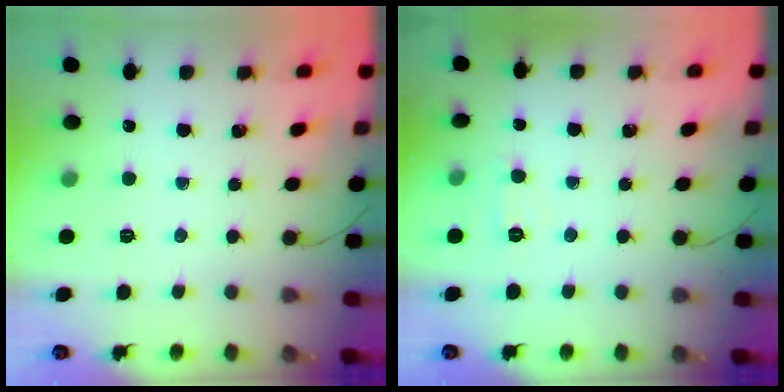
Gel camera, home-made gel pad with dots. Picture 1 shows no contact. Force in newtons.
{"total": 5.0, "press": 4.8, "slide": 1.1}